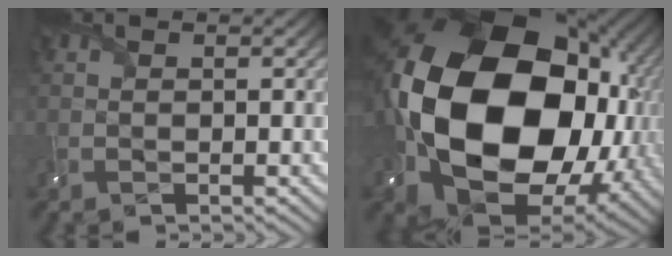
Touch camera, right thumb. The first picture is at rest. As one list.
[{"total": 23.6, "force": [0.1, 16.5, 16.8], "torque": [-0.383, -0.068, 0.042]}]